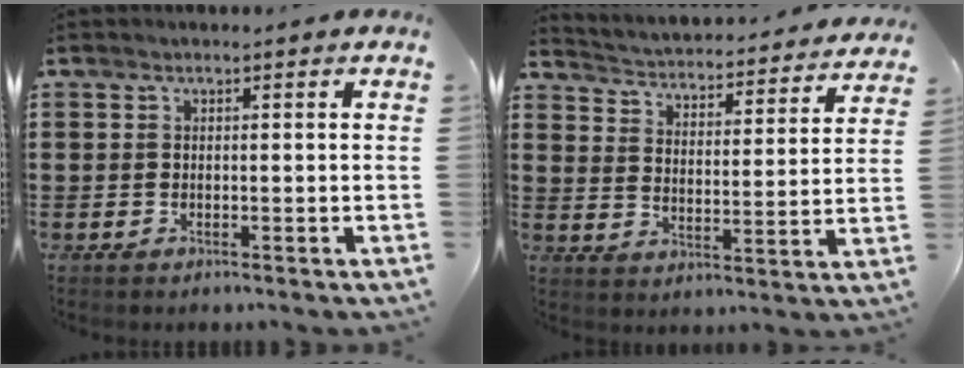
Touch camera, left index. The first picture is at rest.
{"total": 2.7, "force": [2.7, -0.1, -0.1], "torque": [-0.020, -0.034, 0.035]}